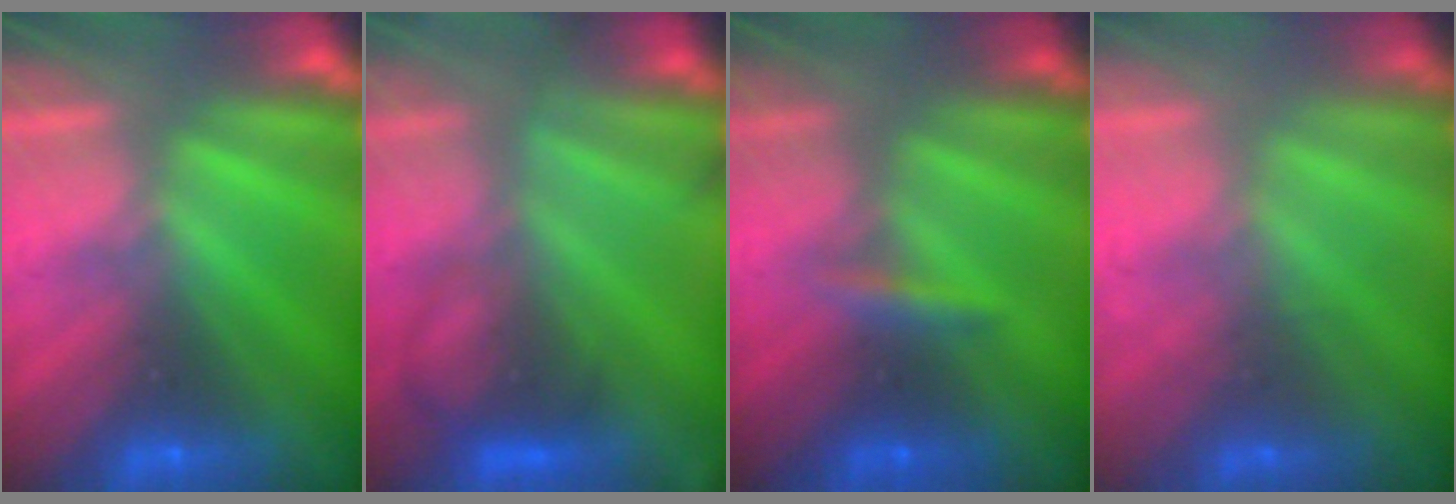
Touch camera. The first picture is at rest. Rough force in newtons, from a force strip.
{"total": 5.6}
{"total": 2.4}
{"total": 1.6}